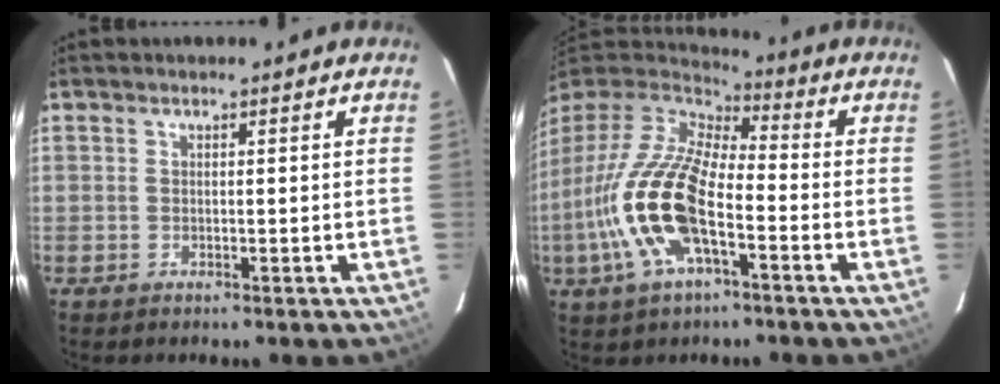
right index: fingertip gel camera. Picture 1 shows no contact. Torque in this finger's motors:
{"motor_torque": [2.14, 0.00, 1.05, 0.21]}